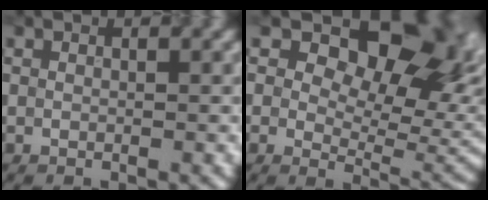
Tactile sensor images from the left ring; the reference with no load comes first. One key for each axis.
{"total": 11.6, "fx": 4.8, "fy": 6.8, "fz": 8.0, "tx": -0.090, "ty": 0.001, "tz": 0.074}